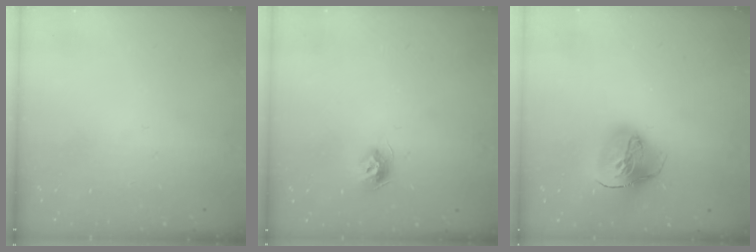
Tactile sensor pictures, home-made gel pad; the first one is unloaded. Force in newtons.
{"total": 8.4, "press": 8.3, "slide": 0.7}
{"total": 16.2, "press": 16.1, "slide": 1.6}